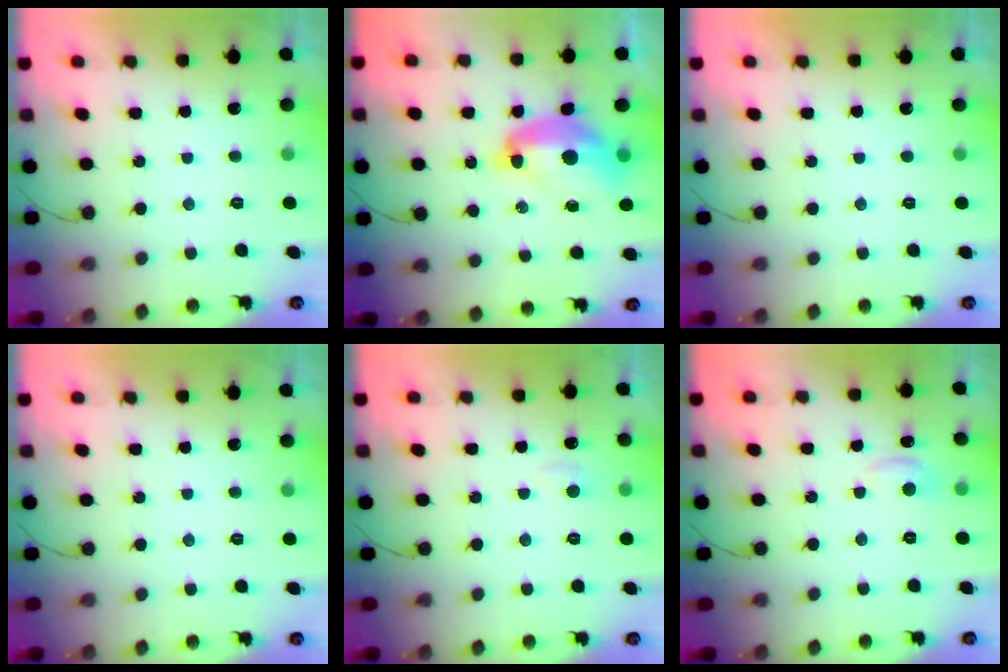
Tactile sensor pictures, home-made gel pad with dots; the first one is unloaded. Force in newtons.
{"total": 13.3, "press": 13.2, "slide": 1.4}
{"total": 0.0}
{"total": 0.0}
{"total": 3.9, "press": 3.8, "slide": 0.4}
{"total": 5.6, "press": 5.6, "slide": 0.8}